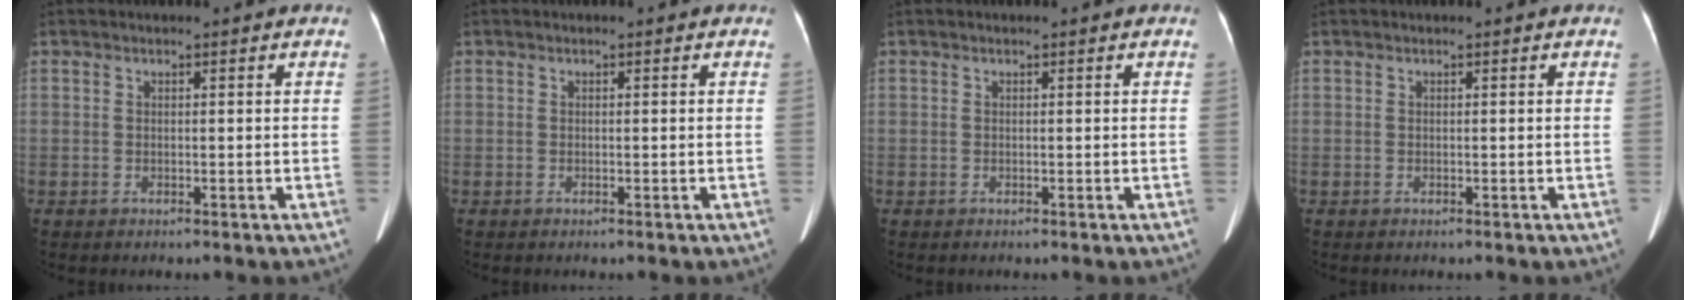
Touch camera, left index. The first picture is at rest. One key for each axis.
{"total": 0.0}
{"total": 0.0}
{"total": 0.0}